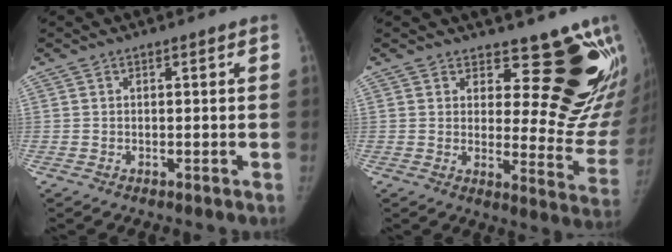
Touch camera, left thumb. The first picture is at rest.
{"total": 17.1, "force": [13.1, 6.7, 8.7], "torque": [-0.056, -0.114, 0.152]}